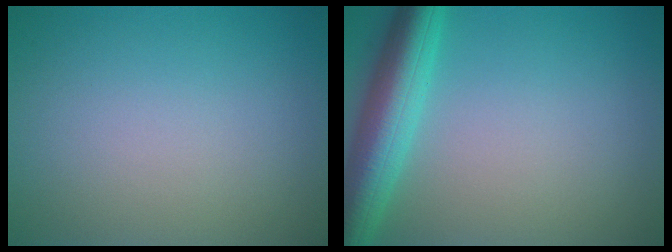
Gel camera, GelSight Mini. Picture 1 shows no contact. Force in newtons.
{"total": 6.3, "press": 6.3, "slide": 0.3}